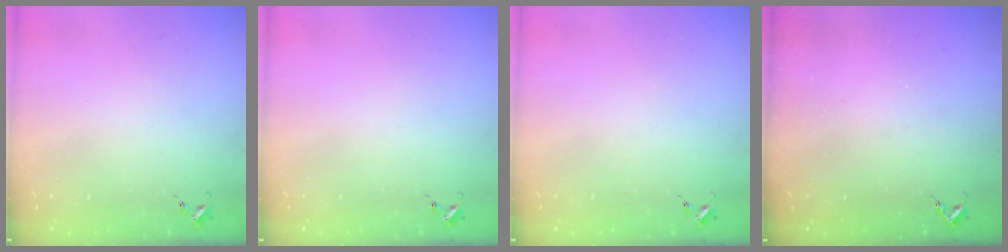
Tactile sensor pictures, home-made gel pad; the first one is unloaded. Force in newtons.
{"total": 0.0}
{"total": 0.0}
{"total": 2.5, "press": 2.5, "slide": 0.3}